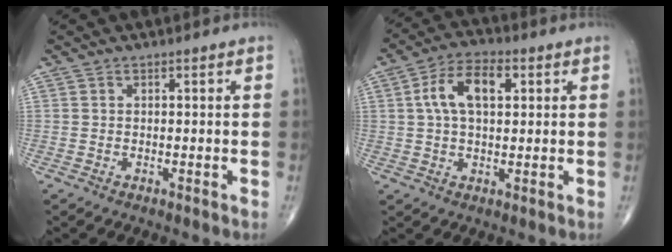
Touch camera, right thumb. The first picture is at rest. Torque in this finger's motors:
{"motor_torque": [0.15, 0.26, 0.93, 0.31, 0.09]}